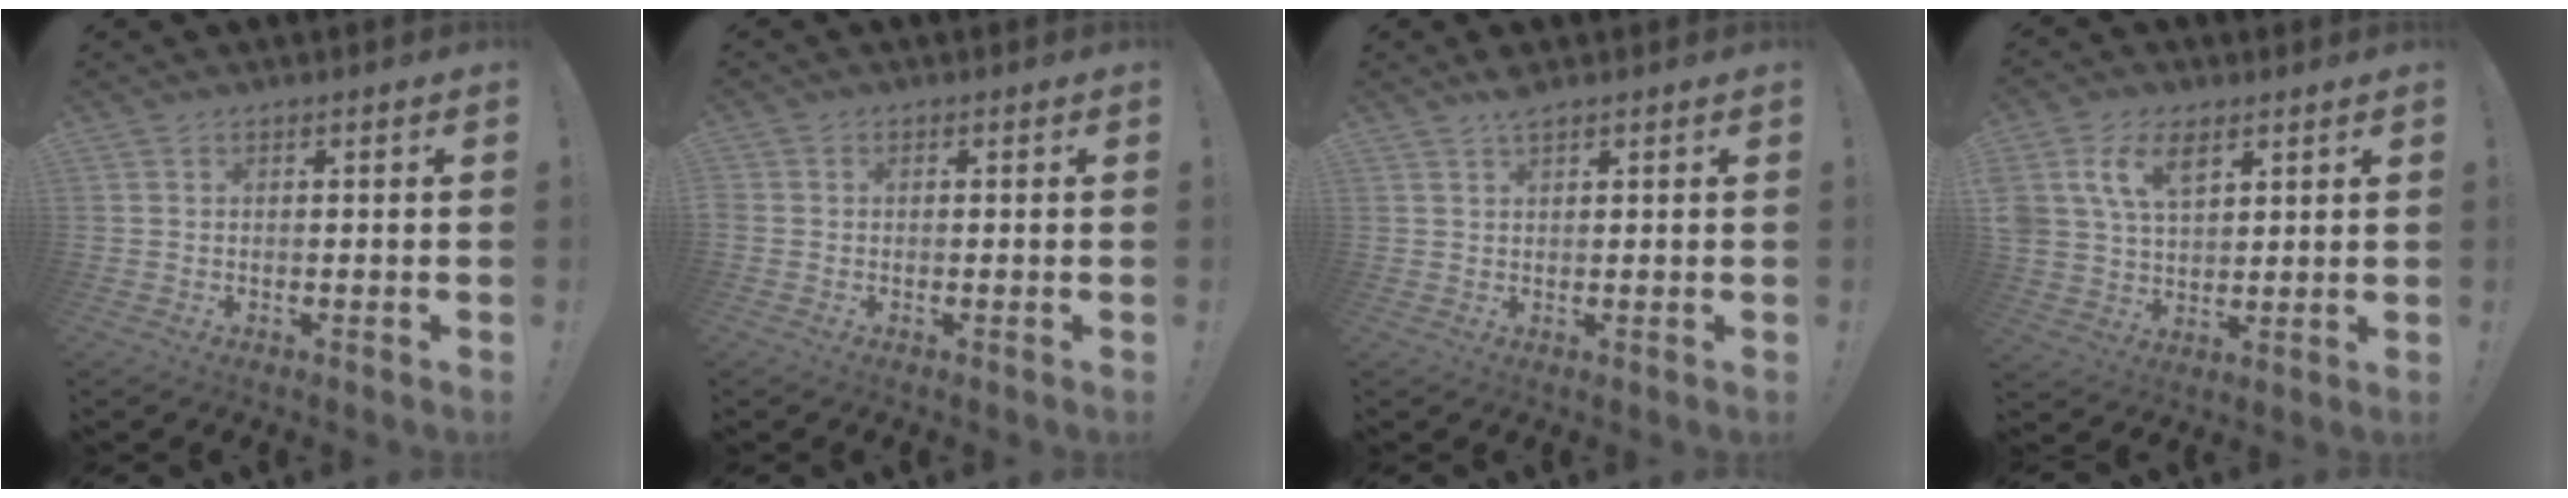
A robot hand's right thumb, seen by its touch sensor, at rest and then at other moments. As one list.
[{"total": 0.6, "force": [-0.1, 0.6, 0.0], "torque": [-0.005, 0.005, -0.001]}, {"total": 2.7, "force": [2.2, 0.6, 1.4], "torque": [-0.022, -0.011, 0.038]}, {"total": 11.9, "force": [6.2, 7.5, 6.8], "torque": [-0.130, -0.018, 0.119]}]